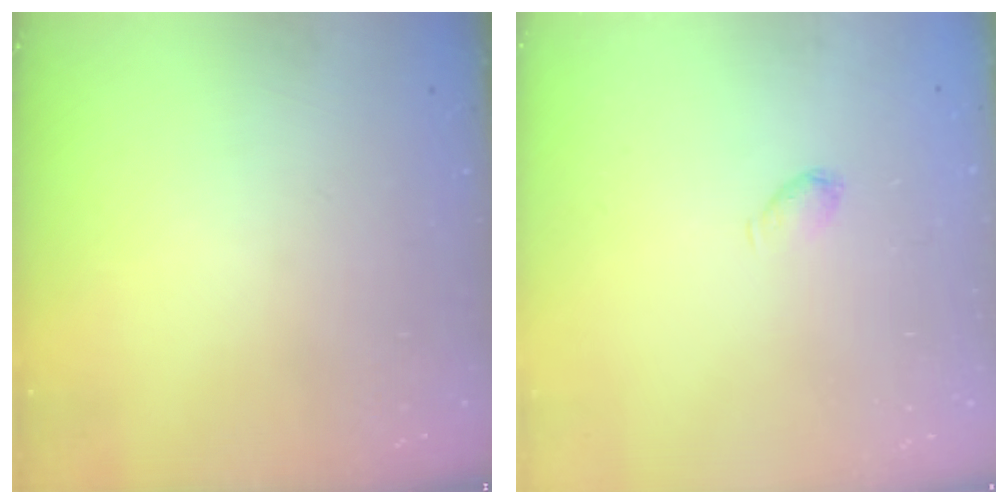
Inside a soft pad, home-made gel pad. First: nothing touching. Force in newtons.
{"total": 3.2, "press": 3.1, "slide": 0.5}